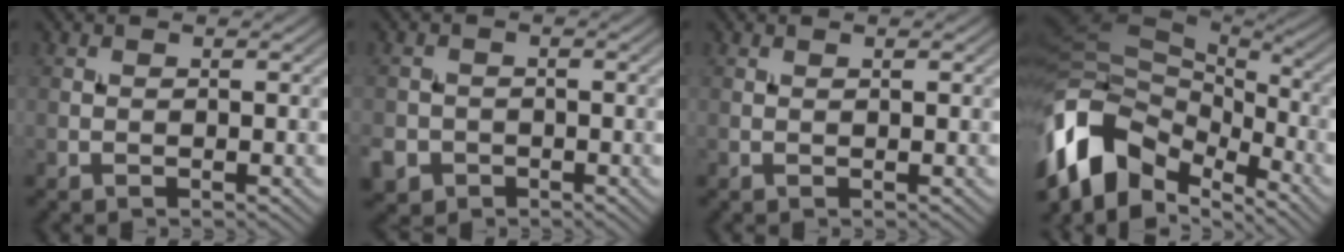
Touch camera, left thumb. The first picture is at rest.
{"total": 3.3, "force": [-1.7, 2.6, 0.9], "torque": [-0.023, -0.008, -0.038]}
{"total": 0.6, "force": [0.4, -0.1, 0.4], "torque": [-0.009, 0.003, 0.008]}
{"total": 12.9, "force": [-6.8, 7.5, 7.9], "torque": [-0.183, 0.000, -0.136]}